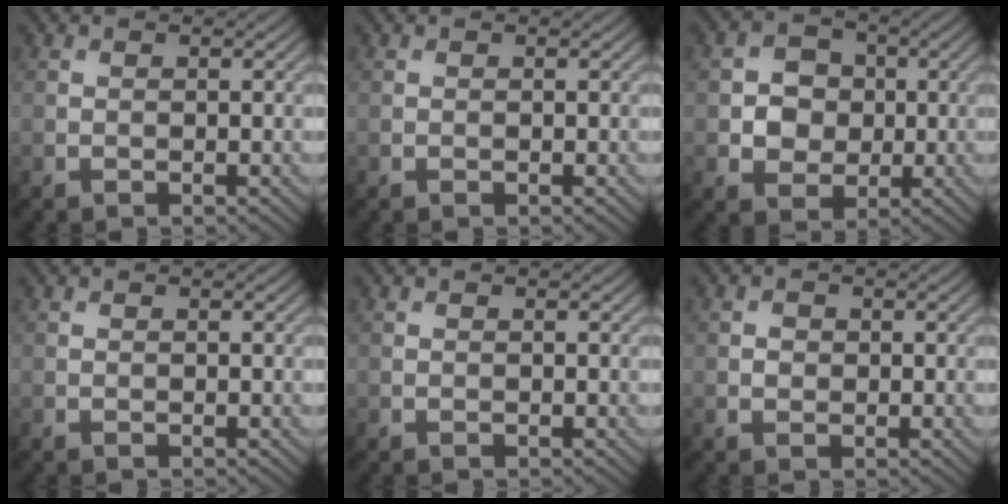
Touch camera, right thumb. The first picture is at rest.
{"total": 0.0}
{"total": 4.8, "force": [-0.1, 4.4, 2.1], "torque": [-0.039, 0.000, -0.018]}
{"total": 0.0}
{"total": 0.0}
{"total": 1.0, "force": [0.0, 0.9, 0.4], "torque": [-0.007, -0.001, -0.003]}